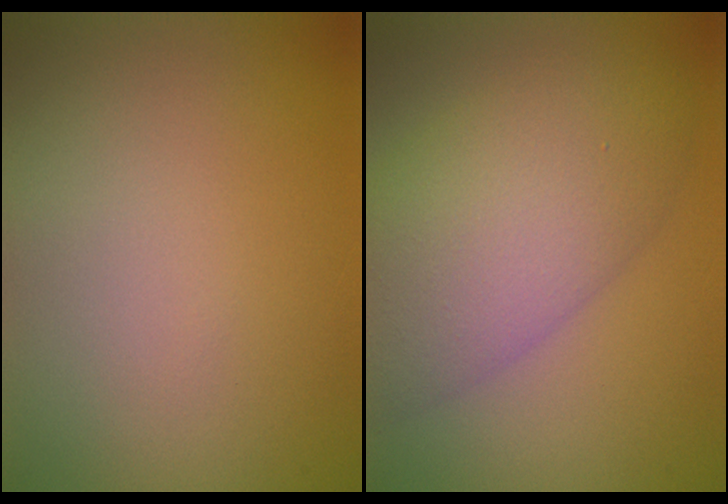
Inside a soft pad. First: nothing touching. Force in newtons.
{"total": 8.0, "press": 8.0, "slide": 0.5}